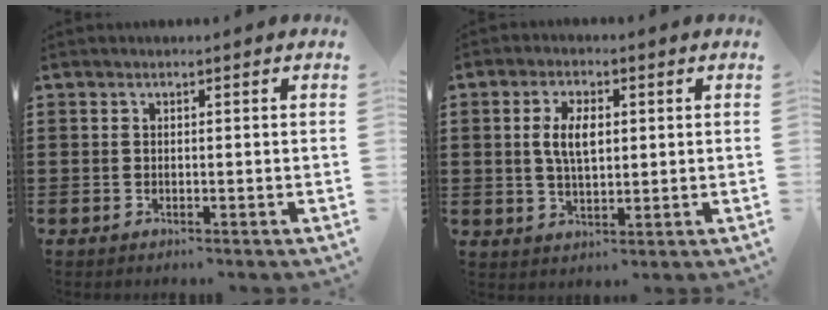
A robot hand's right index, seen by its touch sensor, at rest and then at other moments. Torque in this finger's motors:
{"motor_torque": [0.71, -0.25, 0.59, 0.12]}